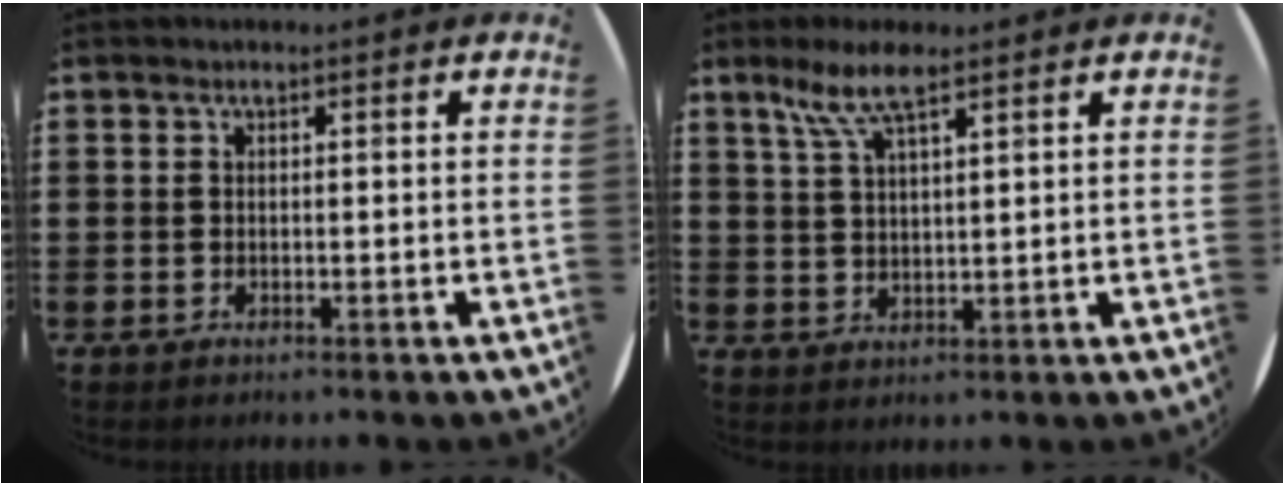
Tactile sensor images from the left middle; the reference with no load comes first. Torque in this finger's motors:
{"motor_torque": [0.66, -0.50, 0.17, 0.09]}